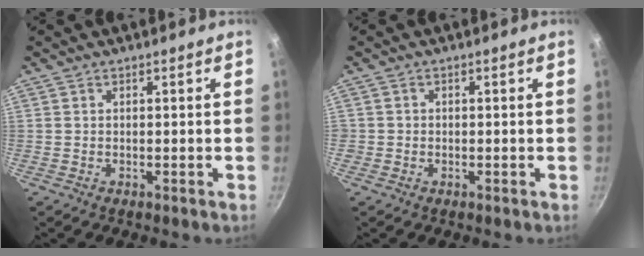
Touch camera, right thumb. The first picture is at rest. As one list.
[{"total": 1.1, "force": [-0.2, 1.1, 0.1], "torque": [0.002, 0.004, -0.003]}]